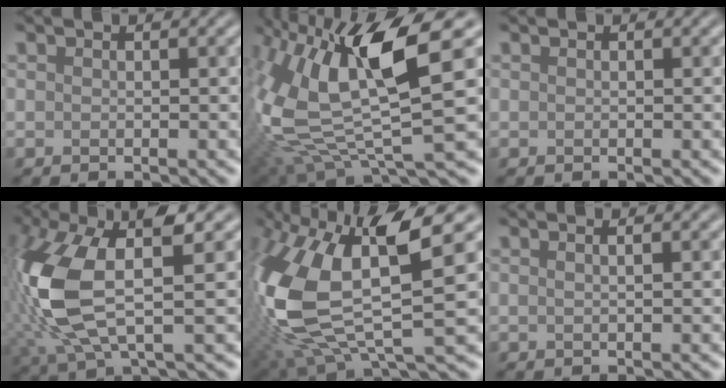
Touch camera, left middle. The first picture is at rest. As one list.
[{"total": 12.2, "force": [1.4, 4.6, 11.2], "torque": [-0.242, -0.010, 0.022]}, {"total": 0.0}, {"total": 10.5, "force": [0.8, 4.1, 9.6], "torque": [-0.220, 0.004, 0.011]}, {"total": 13.6, "force": [1.9, 5.4, 12.3], "torque": [-0.283, -0.018, 0.043]}, {"total": 1.7, "force": [0.7, 0.7, 1.3], "torque": [-0.004, -0.001, -0.008]}]